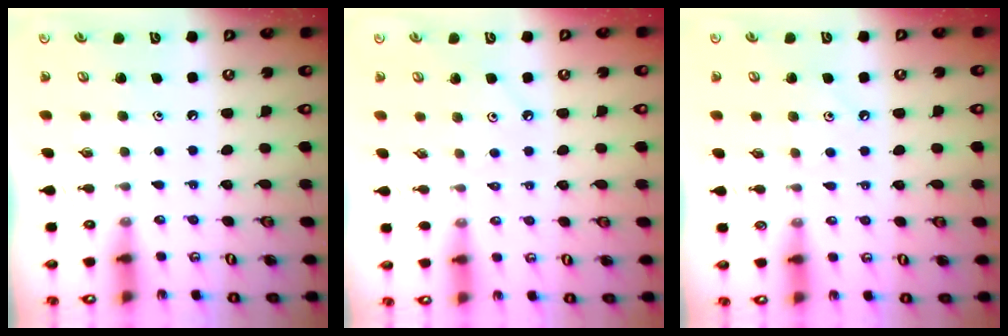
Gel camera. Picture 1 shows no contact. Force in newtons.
{"total": 3.2, "press": 3.2, "slide": 0.6}
{"total": 5.2, "press": 5.2, "slide": 0.6}